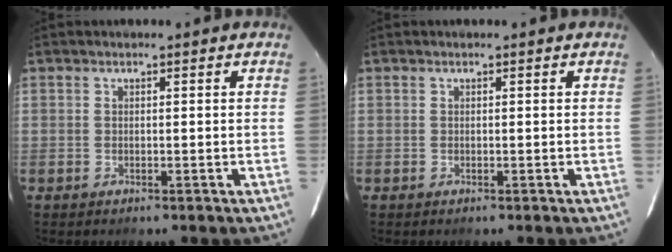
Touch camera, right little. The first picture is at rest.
{"total": 0.0}